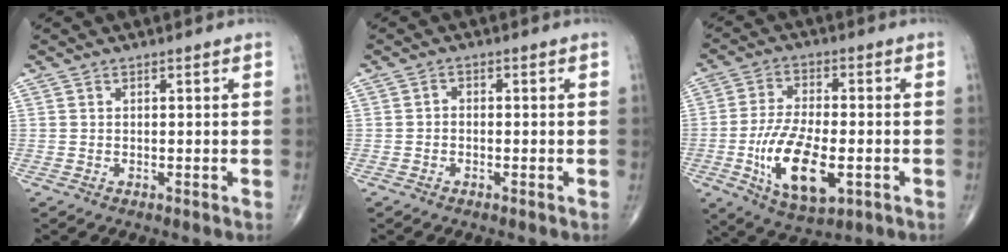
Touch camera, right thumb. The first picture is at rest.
{"total": 1.1, "force": [-0.5, 0.8, 0.6], "torque": [-0.003, 0.006, -0.014]}
{"total": 14.5, "force": [-3.8, 6.5, 12.4], "torque": [-0.228, -0.001, -0.059]}